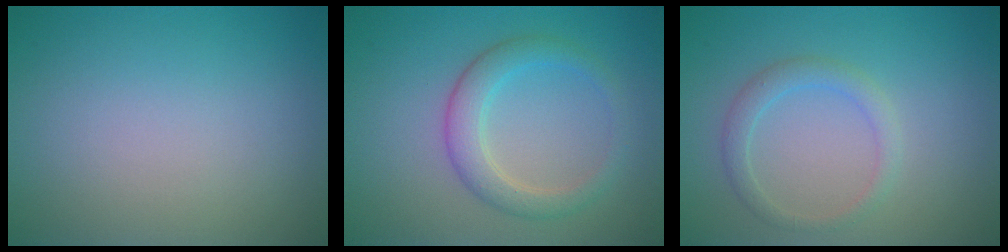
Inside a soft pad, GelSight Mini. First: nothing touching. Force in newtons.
{"total": 3.1, "press": 3.1, "slide": 0.2}
{"total": 1.9, "press": 1.9, "slide": 0.1}